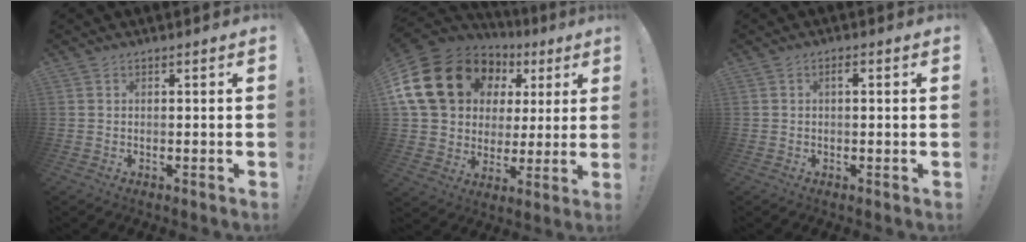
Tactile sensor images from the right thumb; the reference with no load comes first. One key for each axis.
{"total": 22.6, "fx": 9.2, "fy": 16.3, "fz": 12.6, "tx": -0.233, "ty": -0.033, "tz": 0.204}
{"total": 1.4, "fx": 0.1, "fy": 0.2, "fz": 1.4, "tx": -0.020, "ty": 0.001, "tz": -0.001}